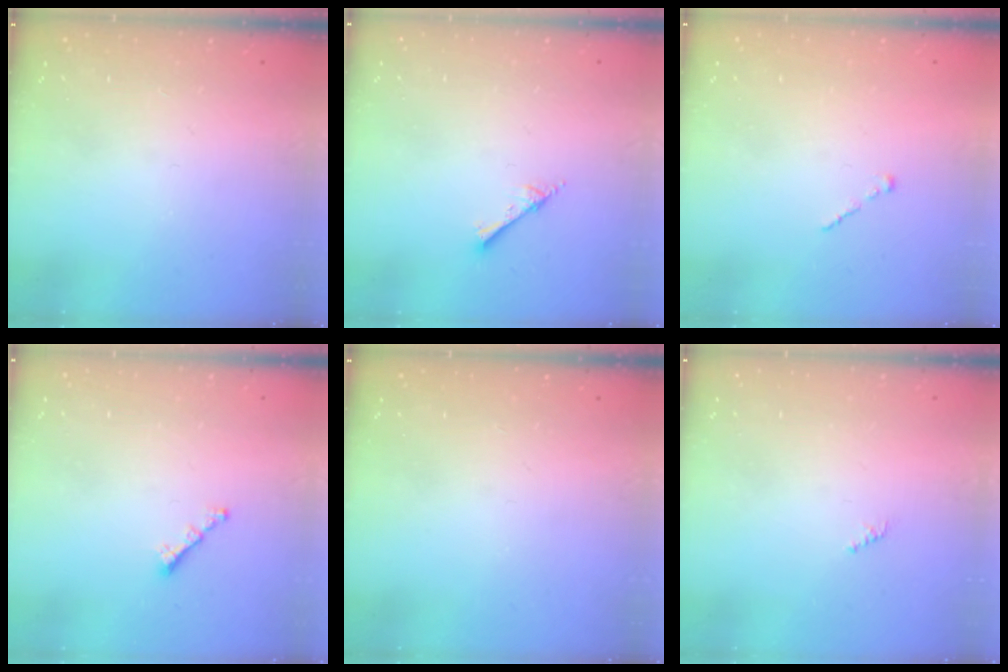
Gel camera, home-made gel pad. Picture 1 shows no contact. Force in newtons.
{"total": 2.5, "press": 2.5, "slide": 0.2}
{"total": 0.0}
{"total": 1.6, "press": 1.5, "slide": 0.5}
{"total": 0.0}
{"total": 0.7, "press": 0.7, "slide": 0.3}